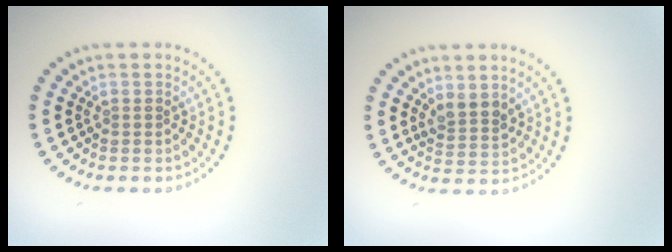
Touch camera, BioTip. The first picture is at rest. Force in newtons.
{"total": 2.1, "press": 1.8, "slide": 1.0}